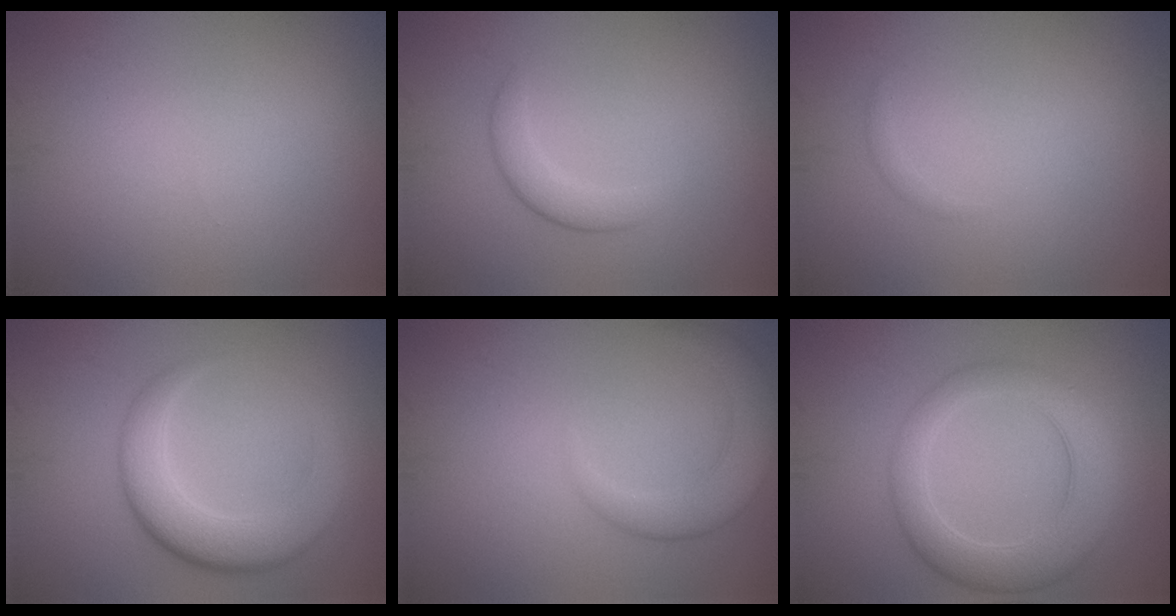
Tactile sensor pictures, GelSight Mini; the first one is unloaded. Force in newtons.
{"total": 2.1, "press": 2.1, "slide": 0.0}
{"total": 0.5, "press": 0.5, "slide": 0.0}
{"total": 5.6, "press": 5.6, "slide": 0.3}
{"total": 3.5, "press": 3.5, "slide": 0.2}
{"total": 5.7, "press": 5.7, "slide": 0.1}